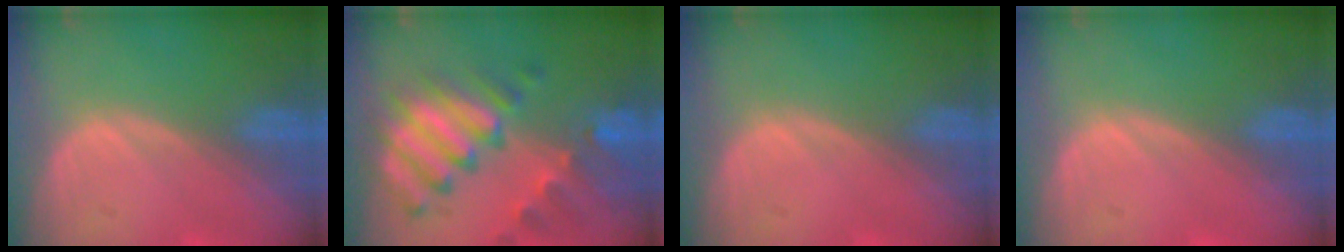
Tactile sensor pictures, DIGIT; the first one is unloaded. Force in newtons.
{"total": 11.0, "press": 9.4, "slide": 5.7}
{"total": 0.0}
{"total": 0.0}